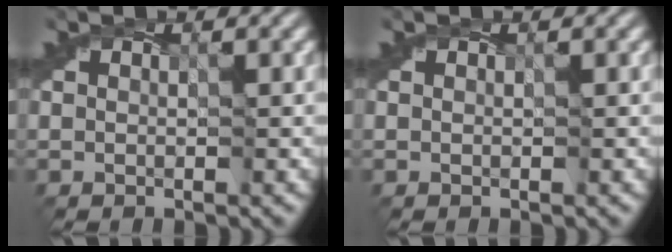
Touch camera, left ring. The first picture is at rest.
{"total": 0.0}